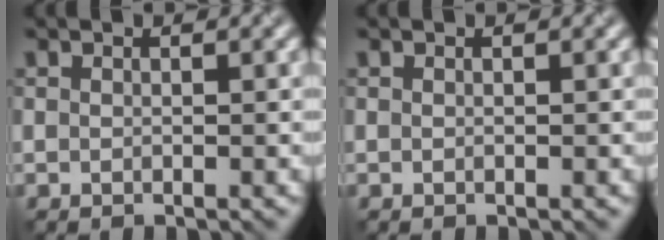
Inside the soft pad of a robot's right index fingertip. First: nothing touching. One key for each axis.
{"total": 0.0}